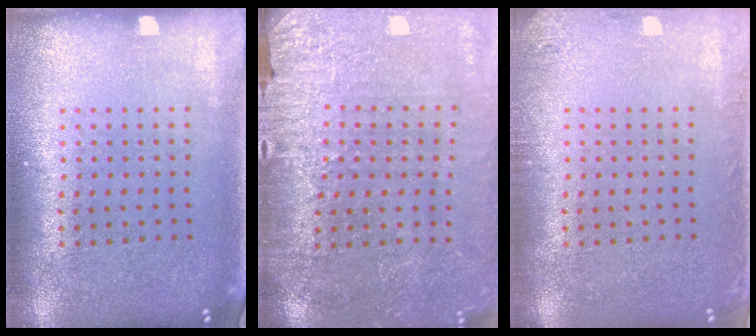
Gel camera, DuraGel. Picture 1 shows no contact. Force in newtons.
{"total": 3.0, "press": 3.0, "slide": 0.2}
{"total": 1.2, "press": 1.2, "slide": 0.1}